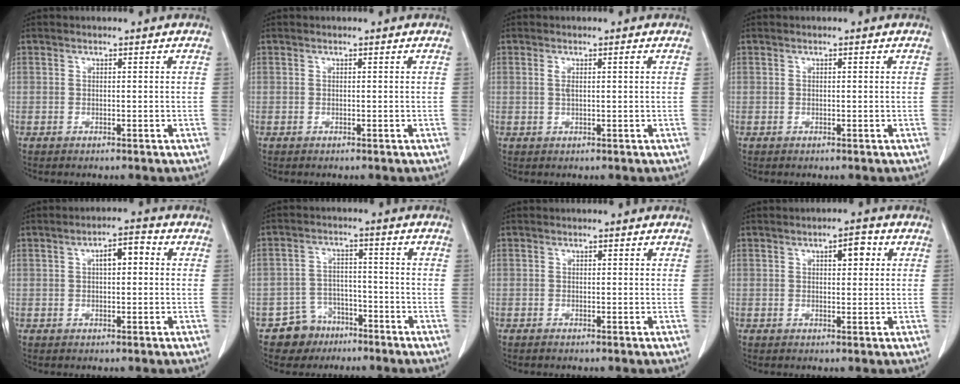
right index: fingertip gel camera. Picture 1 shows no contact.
{"total": 0.0}
{"total": 1.6, "force": [0.3, 0.2, 1.5], "torque": [-0.034, 0.008, 0.009]}
{"total": 0.0}
{"total": 4.0, "force": [0.8, 1.4, 3.7], "torque": [-0.059, 0.019, 0.009]}
{"total": 6.0, "force": [-4.0, 4.4, 0.0], "torque": [0.009, 0.011, -0.065]}
{"total": 0.0}
{"total": 3.4, "force": [1.2, 1.4, 2.9], "torque": [-0.043, 0.008, 0.017]}